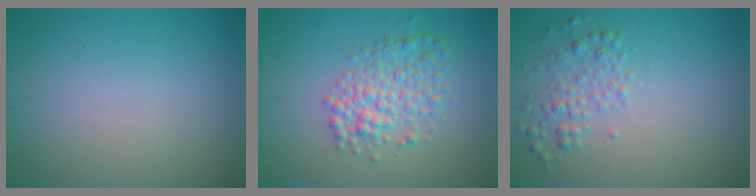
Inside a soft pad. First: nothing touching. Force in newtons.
{"total": 3.9, "press": 3.9, "slide": 0.2}
{"total": 2.2, "press": 2.2, "slide": 0.1}